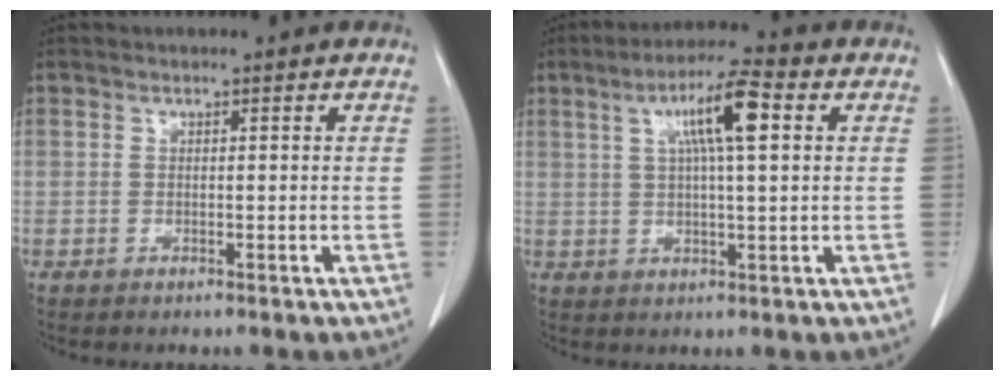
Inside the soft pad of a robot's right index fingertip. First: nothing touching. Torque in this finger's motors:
{"motor_torque": [0.97, 0.59, 0.55, 0.11]}